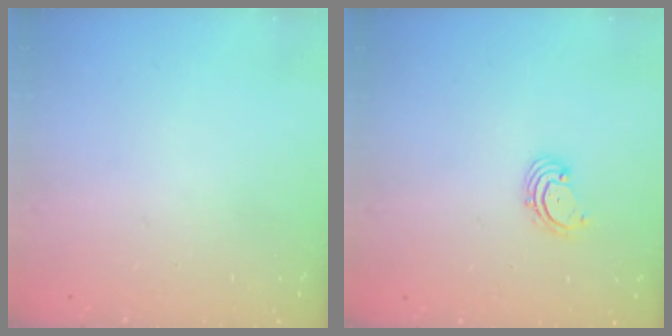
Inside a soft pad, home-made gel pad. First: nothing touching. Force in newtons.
{"total": 1.8, "press": 1.7, "slide": 0.6}